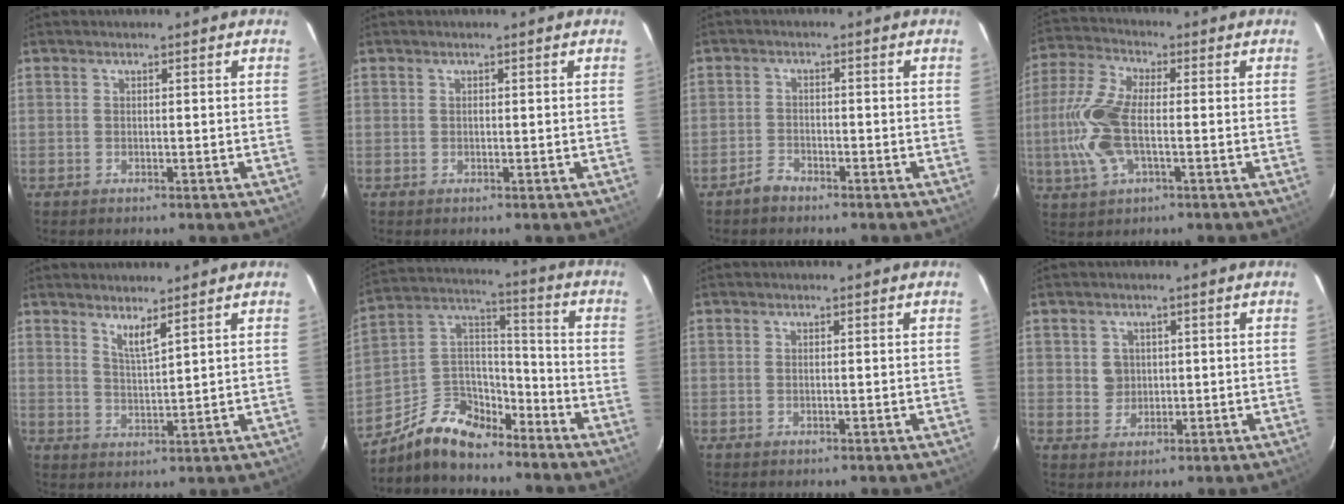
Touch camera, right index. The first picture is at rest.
{"total": 0.0}
{"total": 2.5, "force": [-2.1, 1.3, 0.3], "torque": [-0.012, 0.007, -0.039]}
{"total": 12.2, "force": [-1.7, 5.4, 10.8], "torque": [-0.247, 0.006, -0.039]}
{"total": 3.6, "force": [2.7, 0.2, 2.3], "torque": [-0.043, -0.006, 0.048]}
{"total": 12.6, "force": [-9.7, 6.3, 5.0], "torque": [-0.118, 0.048, -0.174]}
{"total": 0.5, "force": [0.0, 0.0, 0.5], "torque": [-0.012, 0.002, -0.002]}
{"total": 3.3, "force": [0.5, 3.2, 0.5], "torque": [-0.003, 0.010, 0.012]}